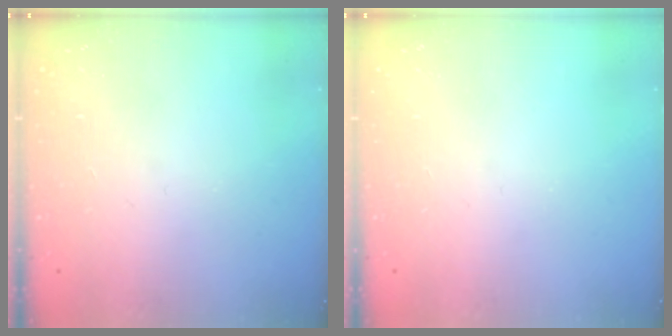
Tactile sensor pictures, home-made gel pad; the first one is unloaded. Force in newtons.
{"total": 0.0}